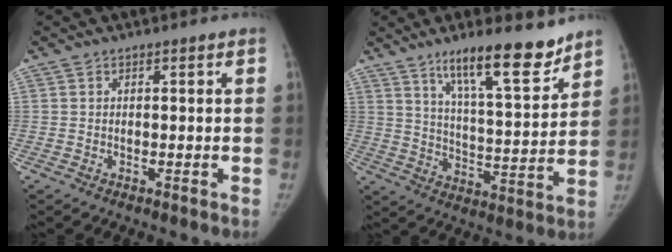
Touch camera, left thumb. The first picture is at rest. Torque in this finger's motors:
{"motor_torque": [1.06, -0.51, 1.13, -1.28, 0.39]}